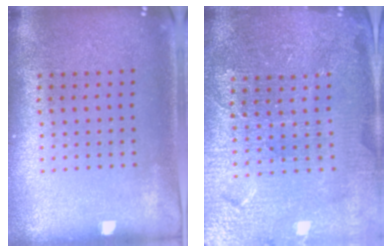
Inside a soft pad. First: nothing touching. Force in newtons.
{"total": 4.3, "press": 4.2, "slide": 1.2}